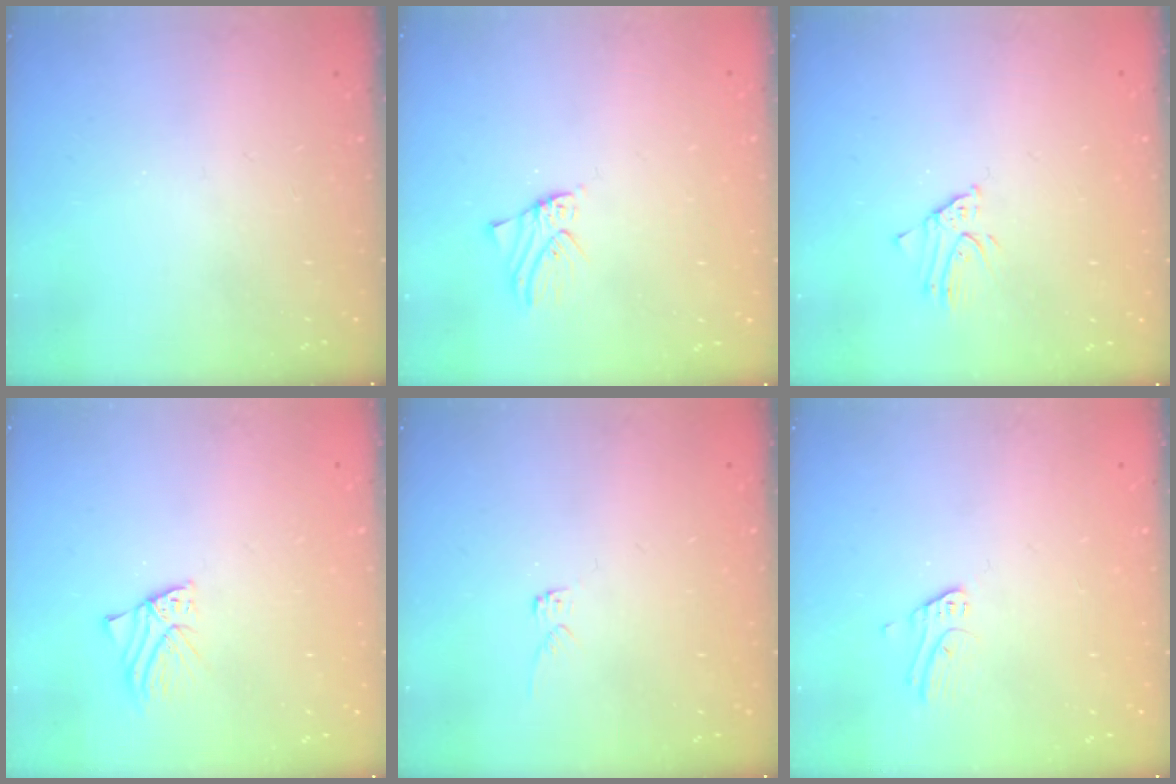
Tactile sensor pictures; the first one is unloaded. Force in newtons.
{"total": 1.0, "press": 1.0, "slide": 0.0}
{"total": 2.5, "press": 2.5, "slide": 0.2}
{"total": 2.1, "press": 2.1, "slide": 0.2}
{"total": 2.8, "press": 2.8, "slide": 0.1}
{"total": 3.4, "press": 3.4, "slide": 0.4}